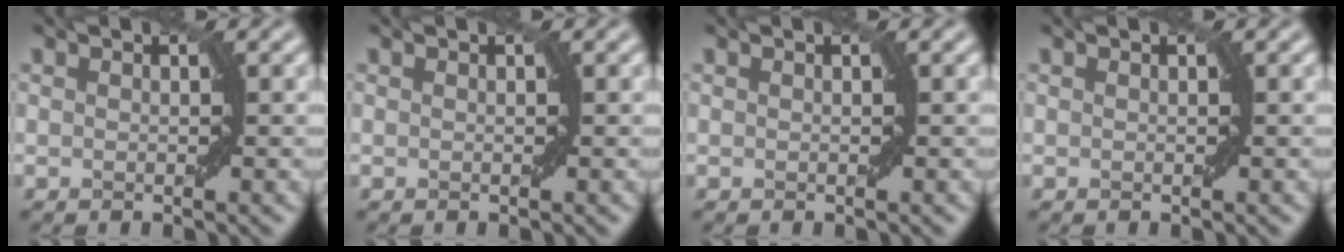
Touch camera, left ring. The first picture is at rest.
{"total": 0.0}
{"total": 0.0}
{"total": 0.0}